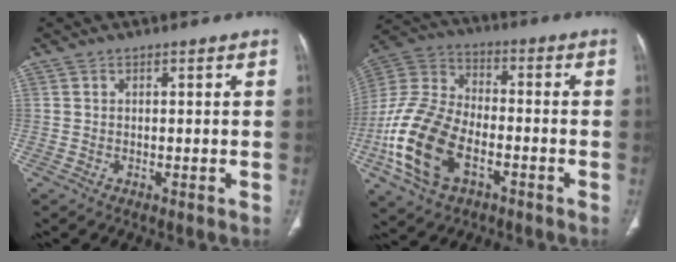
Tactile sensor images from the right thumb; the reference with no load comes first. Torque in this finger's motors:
{"motor_torque": [1.48, -0.38, 1.85, -0.93, 0.59]}